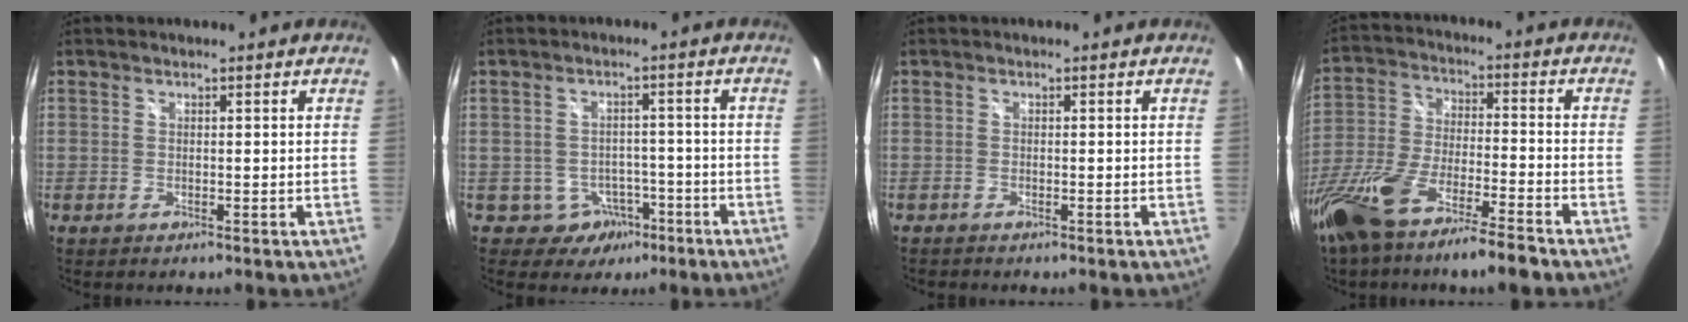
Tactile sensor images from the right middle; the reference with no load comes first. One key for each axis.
{"total": 5.3, "fx": -3.0, "fy": 4.4, "fz": 0.7, "tx": -0.024, "ty": 0.019, "tz": -0.029}
{"total": 0.9, "fx": -0.8, "fy": 0.4, "fz": 0.2, "tx": -0.009, "ty": -0.001, "tz": -0.013}
{"total": 17.4, "fx": -12.7, "fy": 2.9, "fz": 11.6, "tx": -0.247, "ty": -0.040, "tz": -0.234}